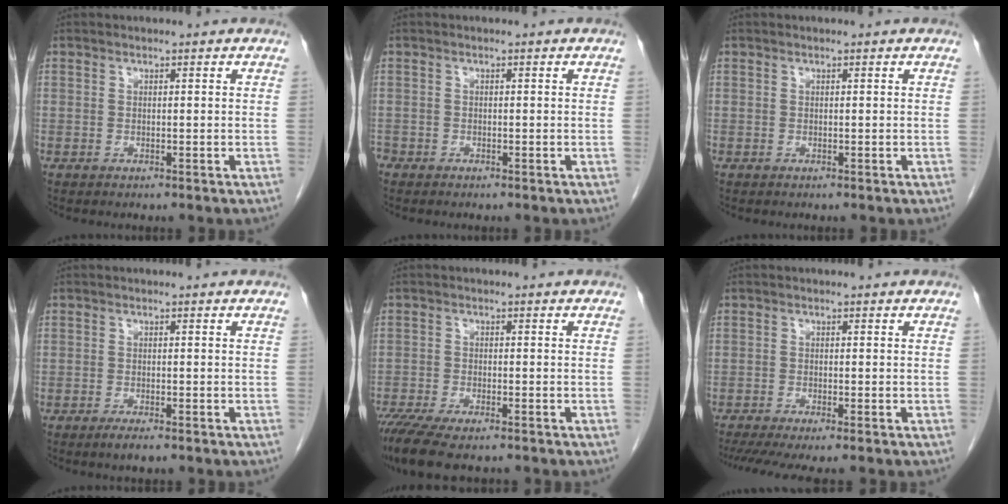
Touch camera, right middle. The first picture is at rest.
{"total": 1.5, "force": [-1.3, 0.8, 0.3], "torque": [-0.010, 0.000, -0.022]}
{"total": 0.0}
{"total": 1.9, "force": [-1.3, 0.3, 1.3], "torque": [-0.027, -0.004, -0.022]}
{"total": 9.1, "force": [-7.2, 2.1, 5.2], "torque": [-0.085, -0.017, -0.115]}
{"total": 6.8, "force": [-5.5, 0.2, 4.0], "torque": [-0.055, -0.014, -0.090]}